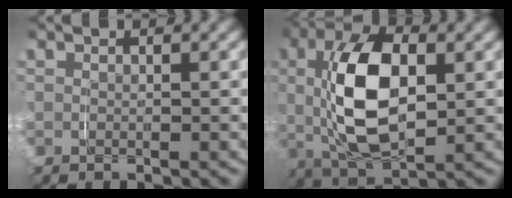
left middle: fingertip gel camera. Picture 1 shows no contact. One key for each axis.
{"total": 9.9, "fx": 1.0, "fy": 5.2, "fz": 8.4, "tx": -0.184, "ty": -0.004, "tz": 0.021}